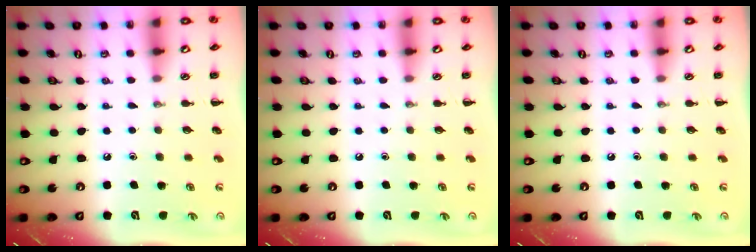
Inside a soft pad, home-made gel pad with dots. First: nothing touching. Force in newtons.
{"total": 0.0}
{"total": 0.0}